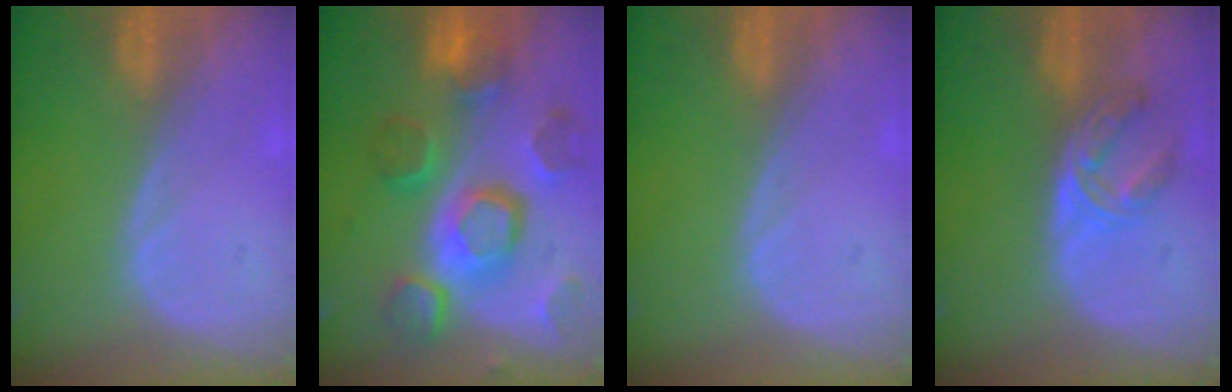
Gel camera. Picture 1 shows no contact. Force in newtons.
{"total": 12.0, "press": 10.6, "slide": 5.6}
{"total": 0.0}
{"total": 5.6, "press": 4.7, "slide": 3.0}